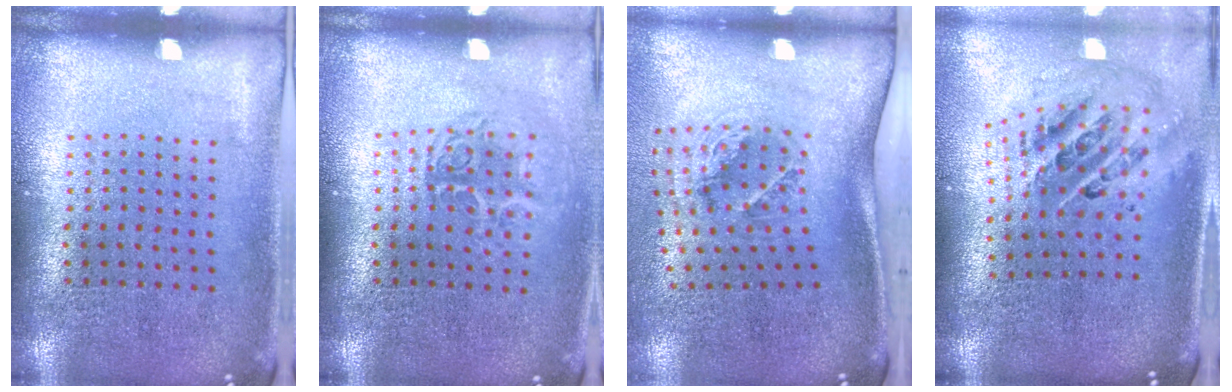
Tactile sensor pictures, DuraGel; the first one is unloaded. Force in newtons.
{"total": 1.5, "press": 1.2, "slide": 0.8}
{"total": 2.0, "press": 1.3, "slide": 1.5}
{"total": 1.9, "press": 1.5, "slide": 1.2}